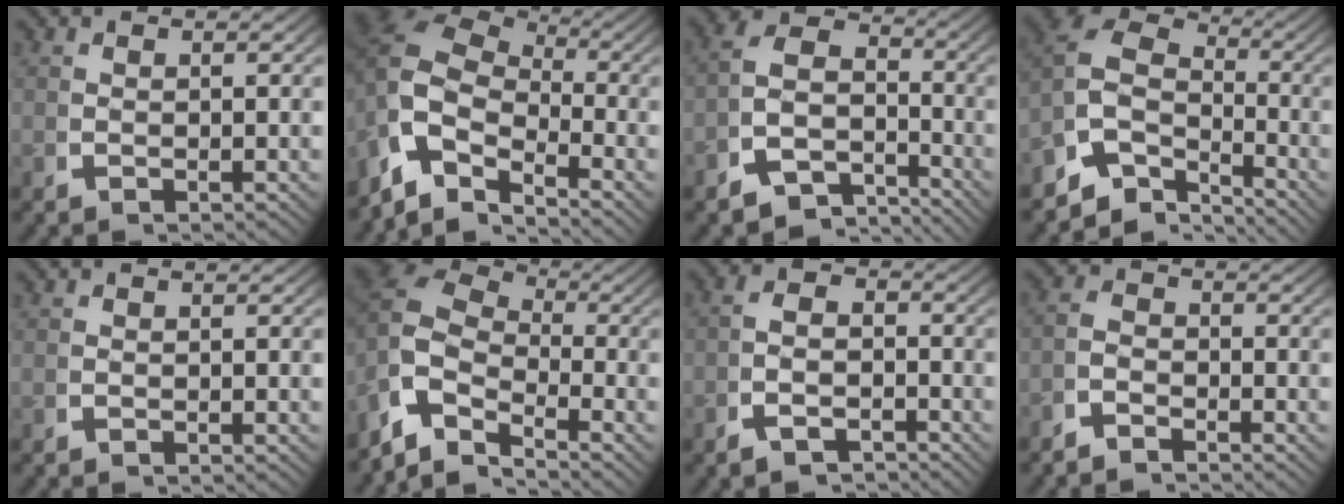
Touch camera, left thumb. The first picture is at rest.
{"total": 12.4, "force": [0.2, 9.2, 8.4], "torque": [-0.176, -0.018, -0.007]}
{"total": 9.7, "force": [-3.1, 7.5, 5.3], "torque": [-0.080, -0.027, -0.061]}
{"total": 11.0, "force": [0.1, 8.4, 7.2], "torque": [-0.144, -0.012, -0.009]}
{"total": 0.0}
{"total": 11.1, "force": [0.6, 8.5, 7.2], "torque": [-0.153, -0.014, -0.003]}
{"total": 3.3, "force": [-2.2, 1.7, 1.6], "torque": [-0.028, -0.008, -0.038]}
{"total": 2.2, "force": [-1.8, 1.1, 0.5], "torque": [-0.004, -0.008, -0.038]}